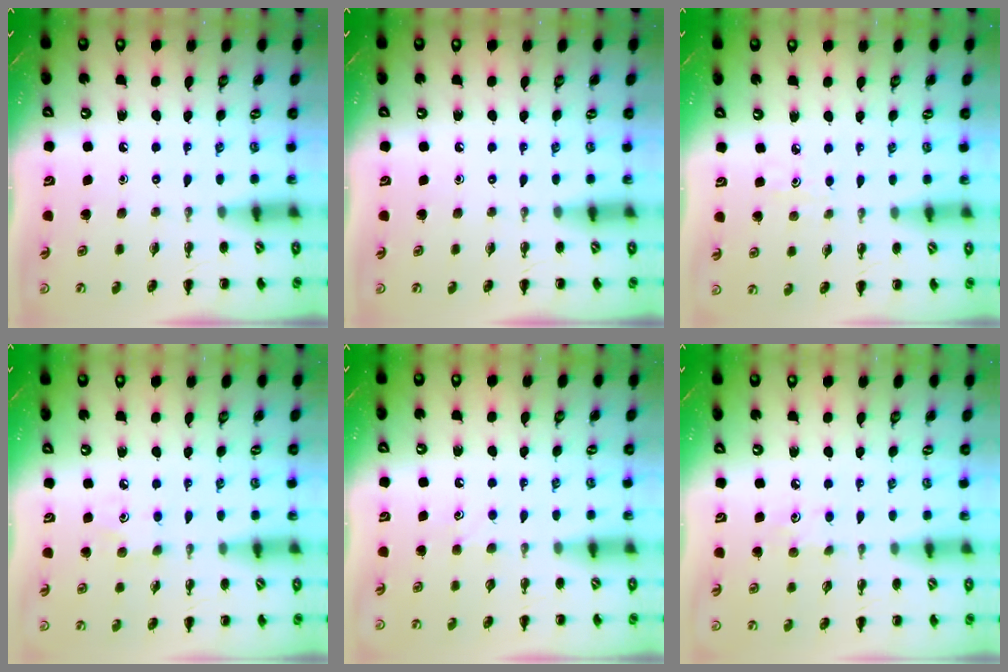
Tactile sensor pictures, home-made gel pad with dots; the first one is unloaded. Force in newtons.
{"total": 0.0}
{"total": 2.6, "press": 2.3, "slide": 1.1}
{"total": 3.9, "press": 3.8, "slide": 1.0}
{"total": 4.9, "press": 4.6, "slide": 1.6}
{"total": 5.3, "press": 5.1, "slide": 1.4}